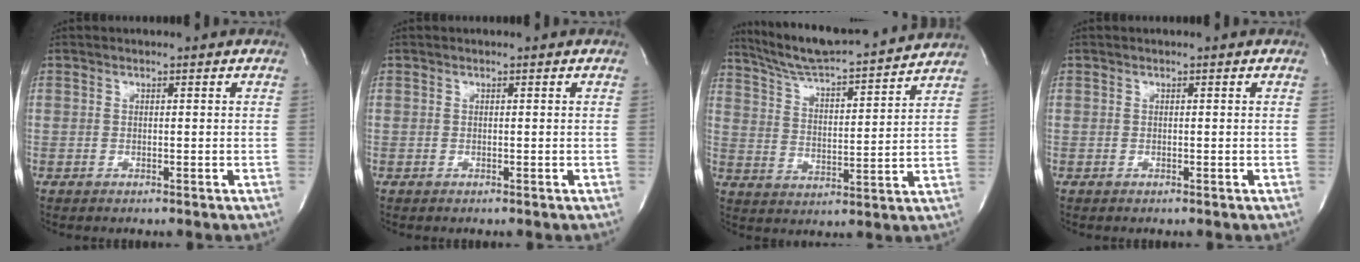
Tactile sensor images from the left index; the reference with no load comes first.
{"total": 0.0}
{"total": 17.4, "force": [16.1, 0.6, 6.7], "torque": [-0.116, 0.000, 0.245]}
{"total": 0.0}